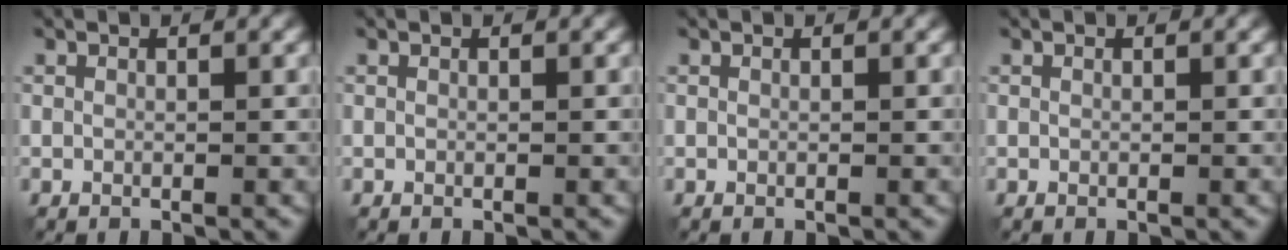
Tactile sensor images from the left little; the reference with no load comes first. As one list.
[{"total": 0.0}, {"total": 0.0}, {"total": 0.0}]